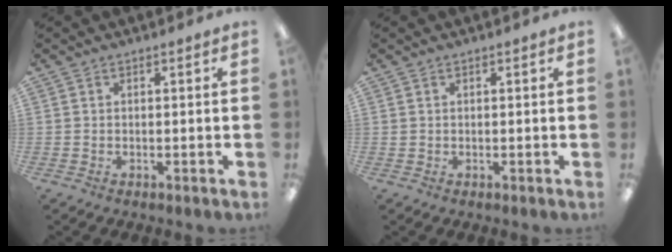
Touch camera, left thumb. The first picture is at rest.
{"total": 0.6, "force": [0.4, 0.5, 0.2], "torque": [-0.004, 0.003, 0.006]}